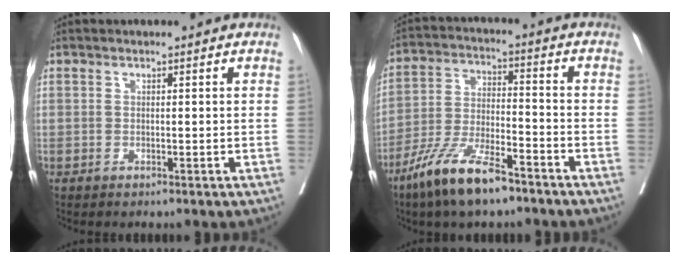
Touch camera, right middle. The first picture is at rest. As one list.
[{"total": 11.8, "force": [-8.2, 2.5, 8.0], "torque": [-0.161, -0.018, -0.156]}]